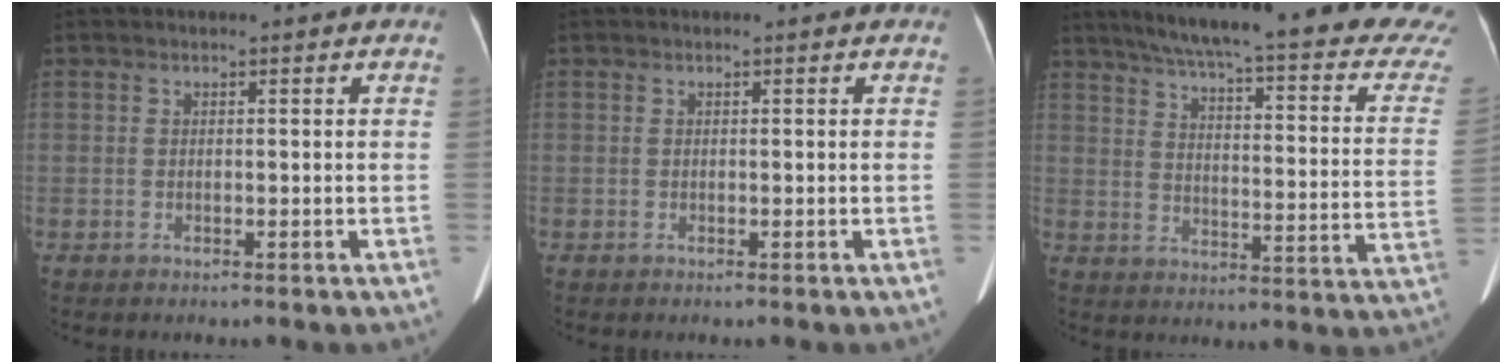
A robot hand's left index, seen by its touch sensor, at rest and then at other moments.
{"total": 0.0}
{"total": 28.7, "force": [23.9, 2.2, 15.7], "torque": [-0.216, -0.052, 0.289]}